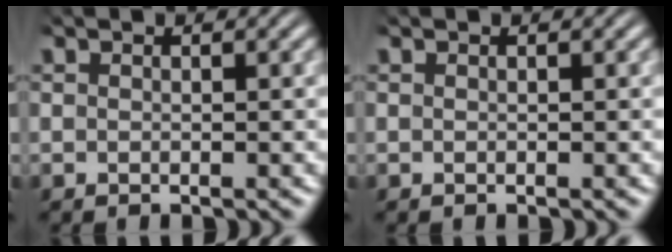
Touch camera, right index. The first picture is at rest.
{"total": 0.0}